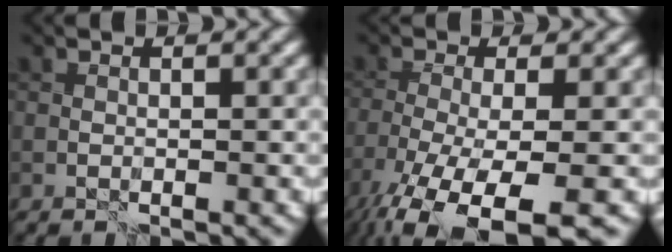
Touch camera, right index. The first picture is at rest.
{"total": 11.9, "force": [-8.2, 3.9, 7.8], "torque": [-0.162, -0.059, -0.112]}